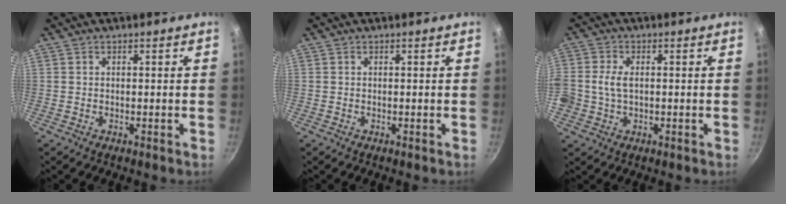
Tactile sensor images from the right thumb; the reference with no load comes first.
{"total": 0.0}
{"total": 5.0, "force": [0.0, 3.4, 3.6], "torque": [-0.067, 0.009, -0.002]}